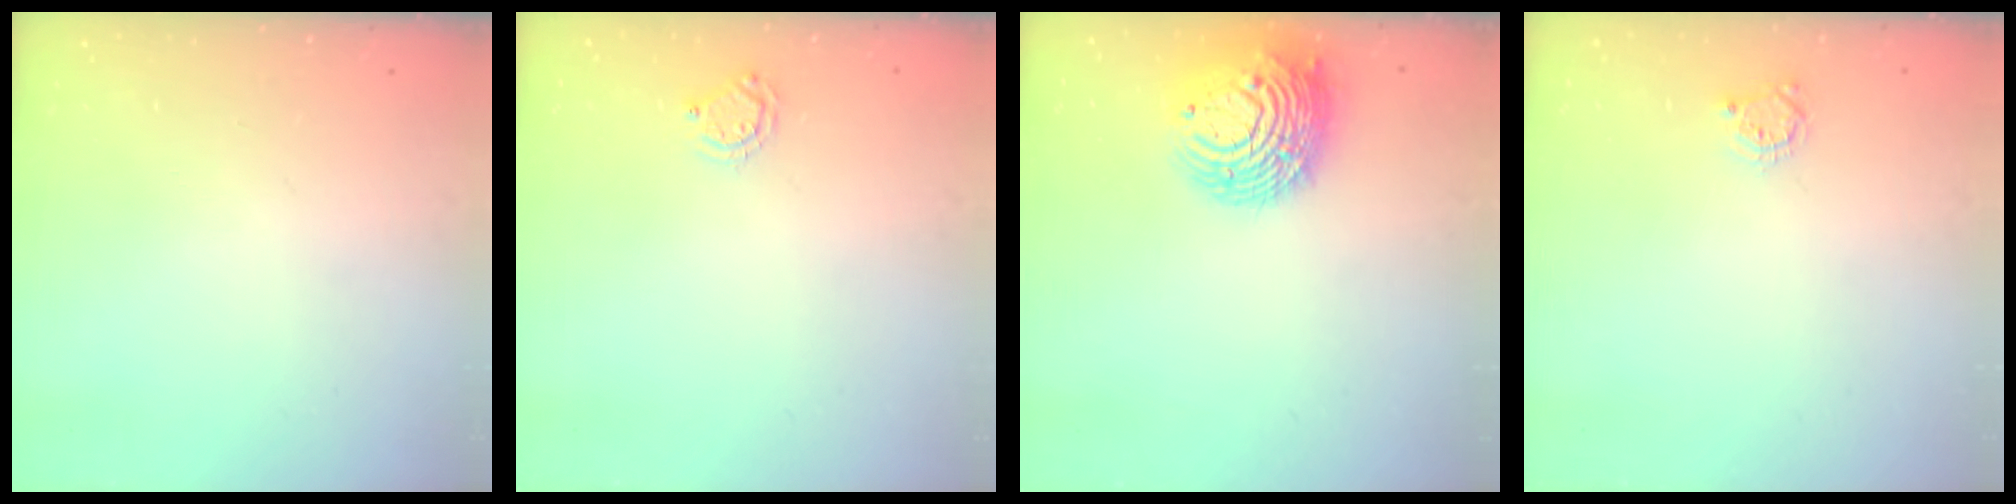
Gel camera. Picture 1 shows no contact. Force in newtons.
{"total": 5.0, "press": 5.0, "slide": 0.3}
{"total": 13.7, "press": 13.6, "slide": 1.6}
{"total": 3.8, "press": 3.8, "slide": 0.5}